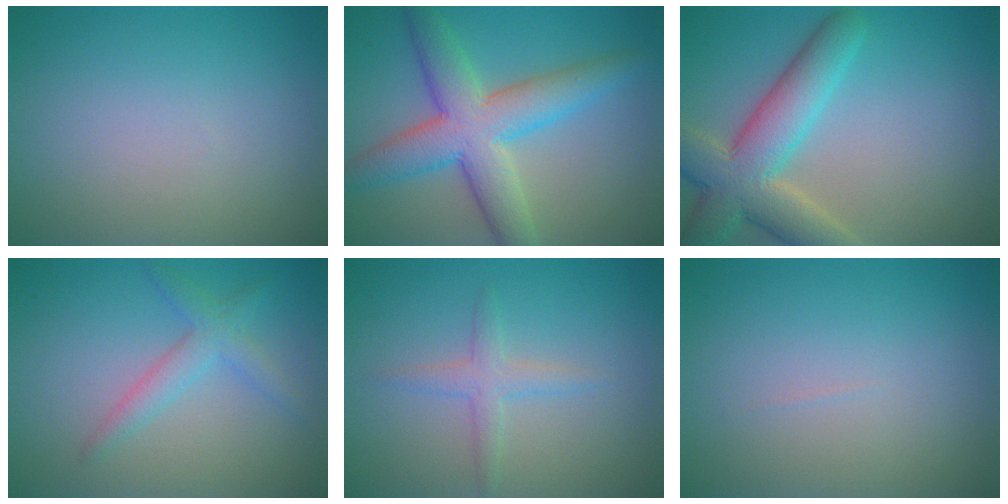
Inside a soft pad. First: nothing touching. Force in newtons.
{"total": 7.6, "press": 7.6, "slide": 0.1}
{"total": 7.8, "press": 7.8, "slide": 0.5}
{"total": 2.5, "press": 2.5, "slide": 0.1}
{"total": 1.7, "press": 1.7, "slide": 0.1}
{"total": 0.0}